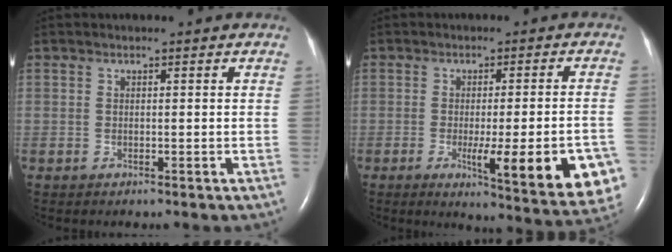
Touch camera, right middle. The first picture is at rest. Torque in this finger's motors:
{"motor_torque": [1.91, -0.23, 0.56, 0.14]}